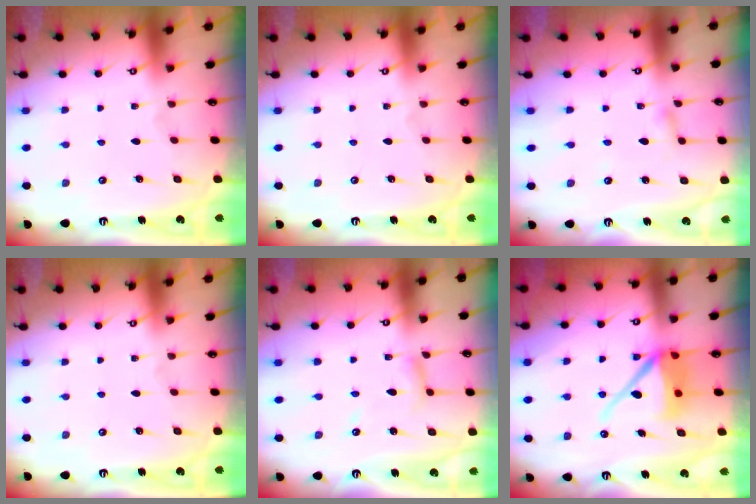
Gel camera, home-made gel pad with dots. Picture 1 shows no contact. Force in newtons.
{"total": 0.0}
{"total": 2.1, "press": 2.1, "slide": 0.2}
{"total": 0.0}
{"total": 6.0, "press": 6.0, "slide": 0.5}
{"total": 11.5, "press": 11.4, "slide": 1.5}